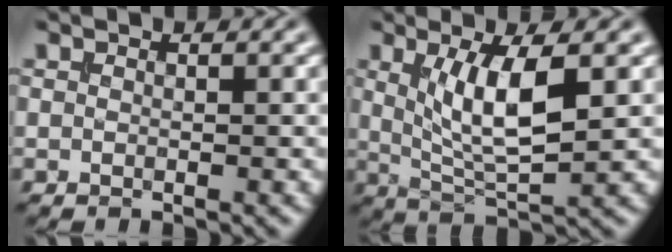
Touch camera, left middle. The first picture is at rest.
{"total": 6.0, "force": [1.4, 1.8, 5.5], "torque": [-0.100, -0.010, 0.033]}